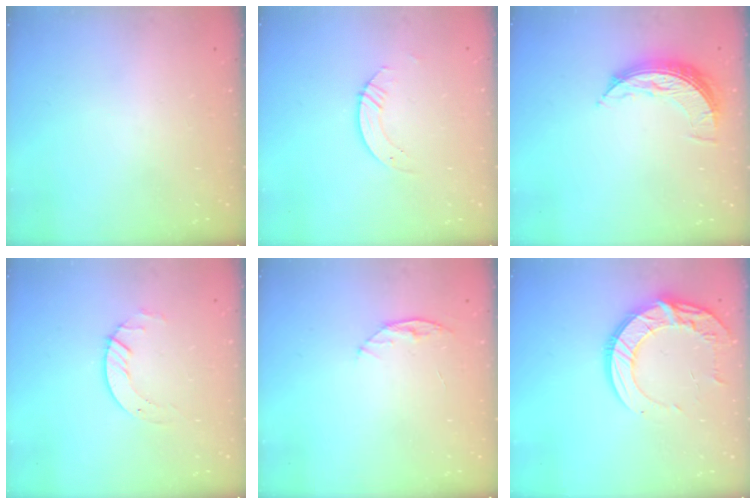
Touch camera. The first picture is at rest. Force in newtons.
{"total": 3.8, "press": 3.8, "slide": 0.4}
{"total": 7.8, "press": 7.8, "slide": 0.3}
{"total": 3.3, "press": 3.3, "slide": 0.4}
{"total": 5.1, "press": 5.1, "slide": 0.5}
{"total": 13.6, "press": 13.5, "slide": 1.2}